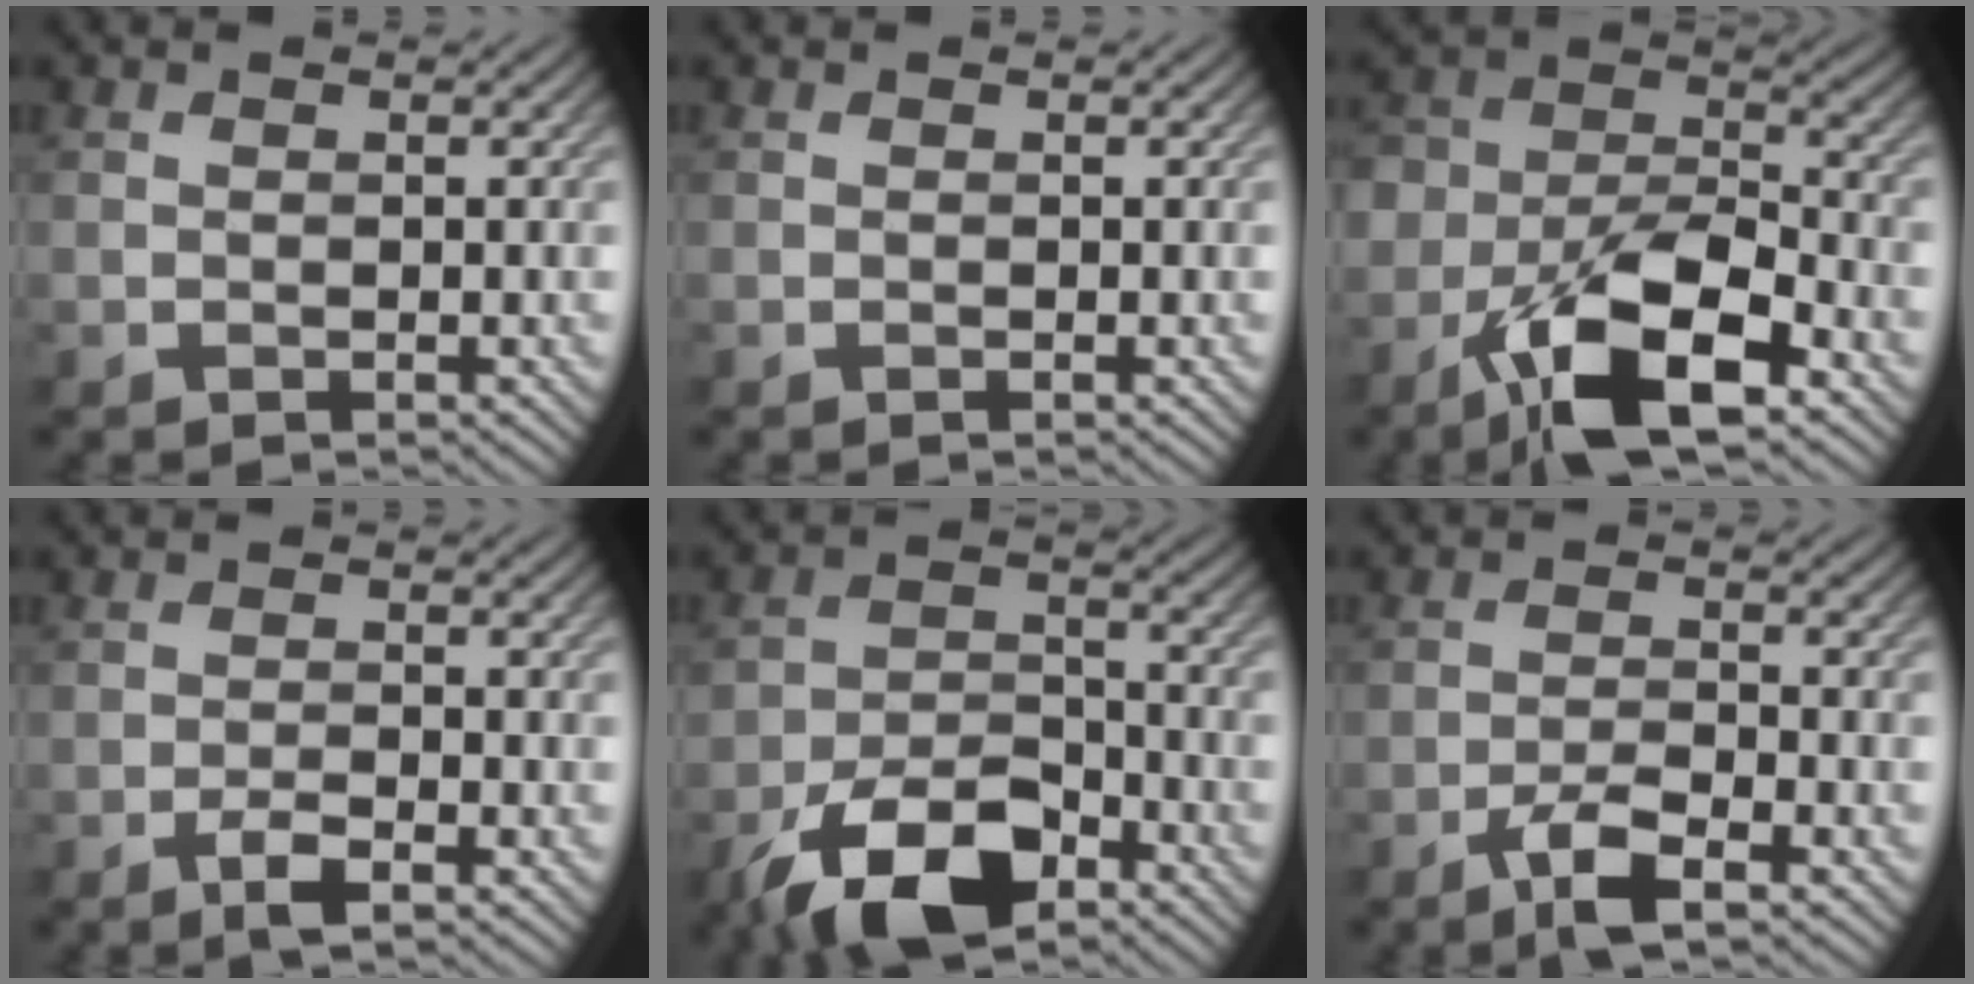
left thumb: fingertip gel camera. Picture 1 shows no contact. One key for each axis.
{"total": 0.0}
{"total": 12.6, "fx": -7.1, "fy": 5.8, "fz": 8.7, "tx": -0.162, "ty": -0.005, "tz": -0.138}
{"total": 2.5, "fx": -1.5, "fy": 0.5, "fz": 1.9, "tx": -0.037, "ty": 0.004, "tz": -0.030}
{"total": 10.0, "fx": -6.4, "fy": 4.7, "fz": 6.1, "tx": -0.111, "ty": -0.006, "tz": -0.124}
{"total": 4.3, "fx": -2.7, "fy": 0.9, "fz": 3.2, "tx": -0.067, "ty": 0.002, "tz": -0.057}